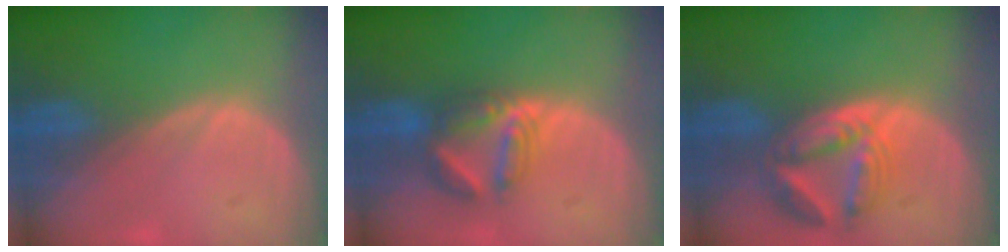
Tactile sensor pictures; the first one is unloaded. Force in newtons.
{"total": 5.9, "press": 5.9, "slide": 0.2}
{"total": 8.2, "press": 7.3, "slide": 3.8}